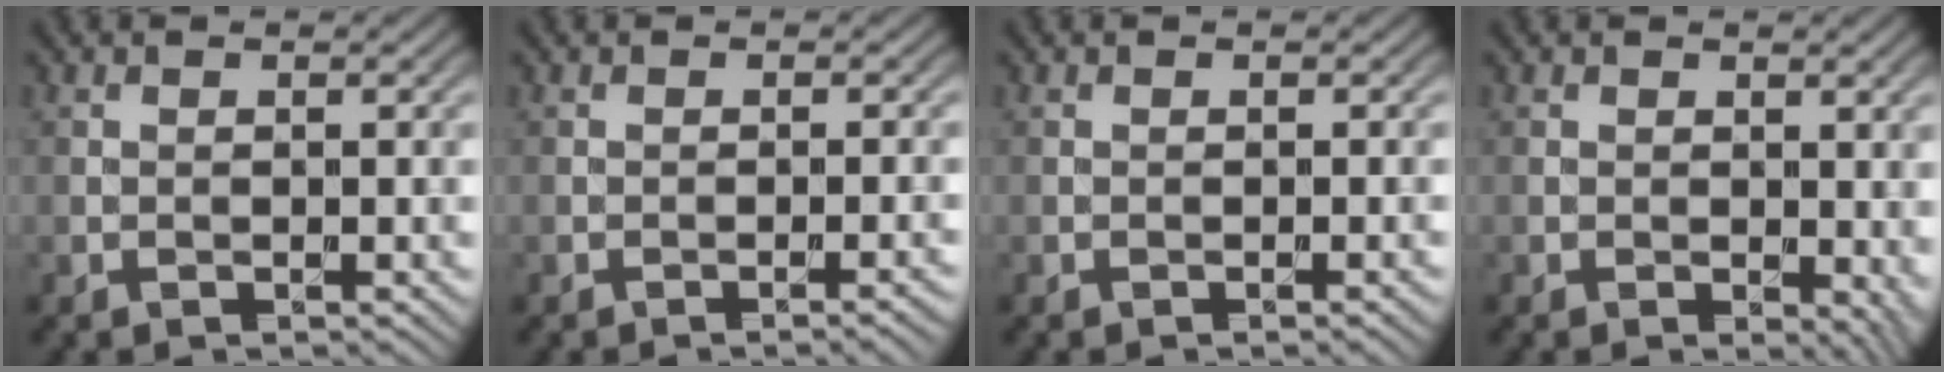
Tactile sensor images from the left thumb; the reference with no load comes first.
{"total": 1.5, "force": [-0.7, 0.3, 1.3], "torque": [-0.011, 0.004, -0.015]}
{"total": 0.7, "force": [-0.3, 0.1, 0.6], "torque": [-0.008, -0.001, -0.005]}
{"total": 2.9, "force": [-0.1, 1.6, 2.4], "torque": [-0.023, -0.007, 0.000]}